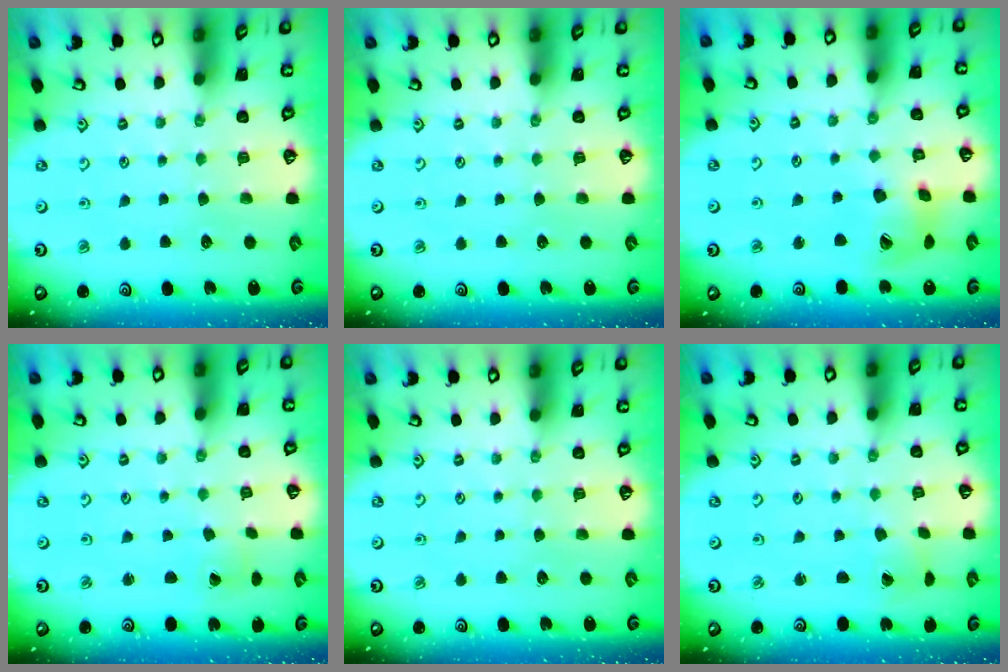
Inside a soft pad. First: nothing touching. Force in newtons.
{"total": 0.0}
{"total": 13.1, "press": 13.0, "slide": 1.8}
{"total": 0.7, "press": 0.7, "slide": 0.1}
{"total": 0.0}
{"total": 1.4, "press": 1.4, "slide": 0.3}